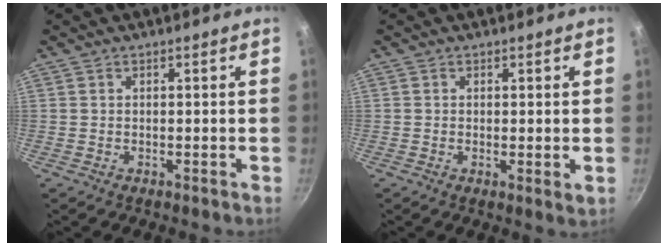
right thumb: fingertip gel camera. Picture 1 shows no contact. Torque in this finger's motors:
{"motor_torque": [-0.08, 0.22, -0.22, 0.00, 0.06]}